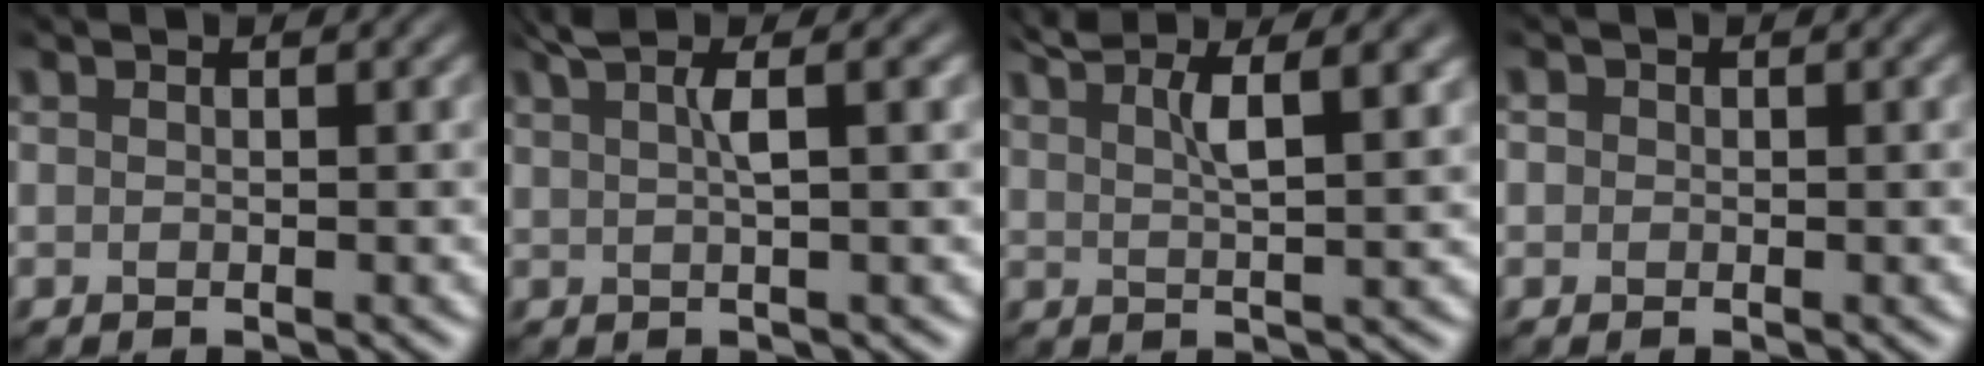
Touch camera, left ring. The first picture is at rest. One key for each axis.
{"total": 3.6, "fx": 1.7, "fy": 0.7, "fz": 3.1, "tx": -0.045, "ty": 0.007, "tz": 0.029}
{"total": 5.0, "fx": 3.0, "fy": 1.2, "fz": 3.8, "tx": -0.058, "ty": 0.009, "tz": 0.051}
{"total": 0.6, "fx": 0.1, "fy": 0.6, "fz": 0.1, "tx": 0.002, "ty": -0.001, "tz": -0.001}